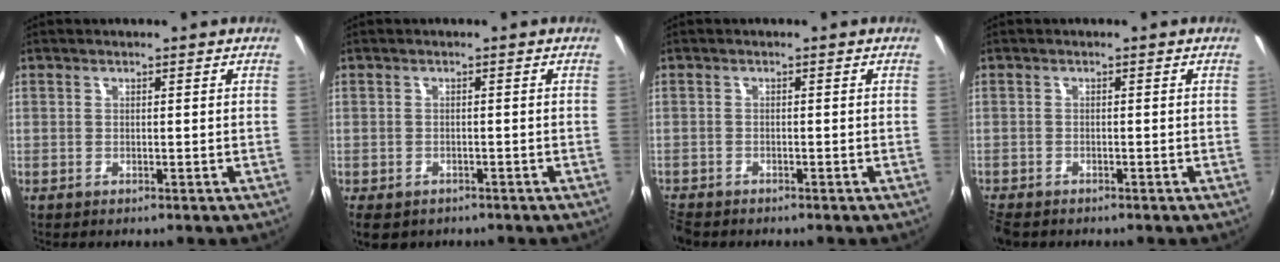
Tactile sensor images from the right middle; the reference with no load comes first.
{"total": 5.3, "force": [-3.4, 3.2, 2.6], "torque": [-0.060, -0.023, -0.049]}
{"total": 3.7, "force": [-3.4, 1.2, 1.0], "torque": [-0.037, -0.019, -0.067]}
{"total": 3.8, "force": [-3.2, 1.4, 1.5], "torque": [-0.043, -0.020, -0.063]}